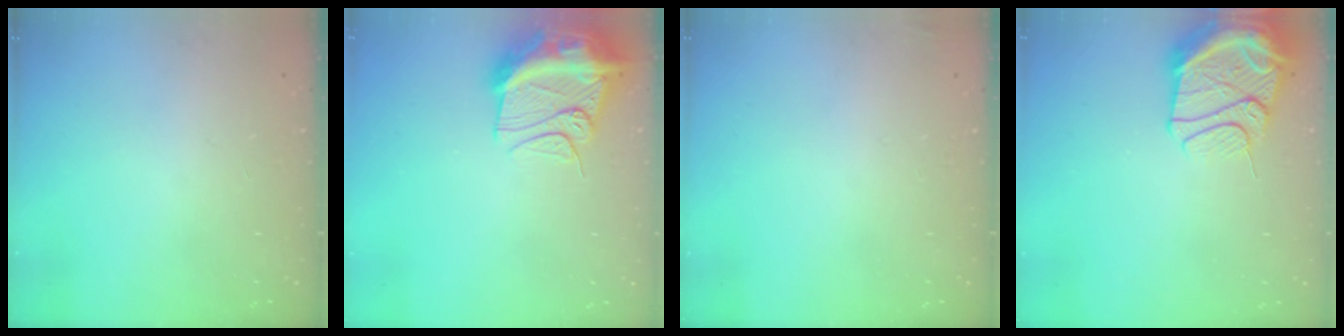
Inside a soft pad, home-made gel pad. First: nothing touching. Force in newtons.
{"total": 15.8, "press": 15.7, "slide": 1.6}
{"total": 3.0, "press": 2.9, "slide": 1.0}
{"total": 14.8, "press": 14.7, "slide": 1.7}